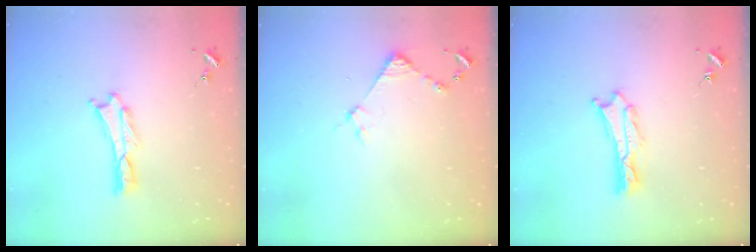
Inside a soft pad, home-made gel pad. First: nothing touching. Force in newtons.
{"total": 3.5, "press": 3.5, "slide": 0.3}
{"total": 1.2, "press": 1.2, "slide": 0.2}